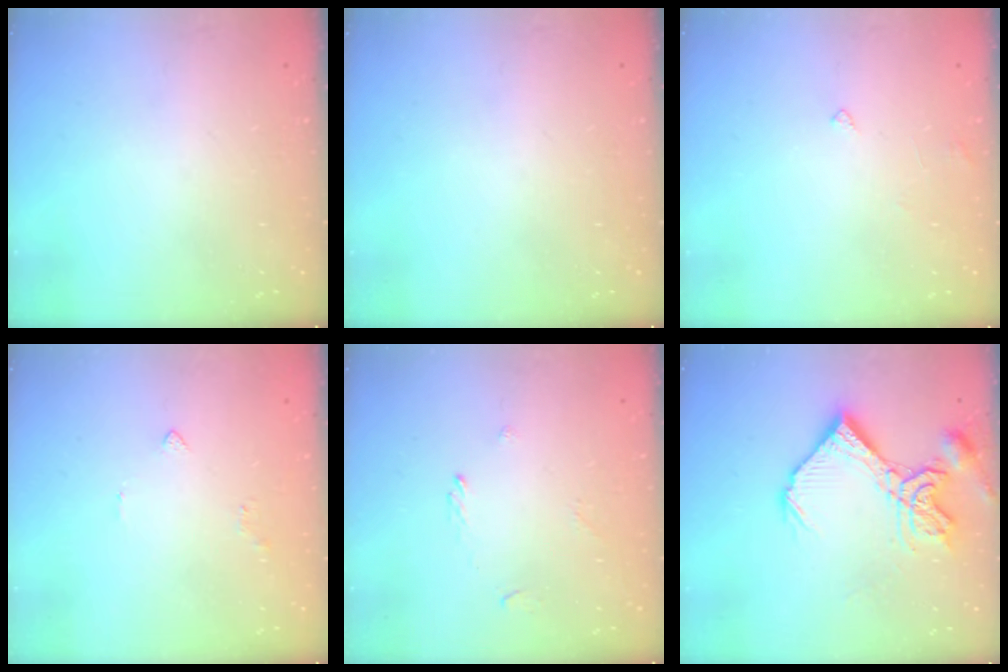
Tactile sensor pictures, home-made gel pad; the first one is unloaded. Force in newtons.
{"total": 0.0}
{"total": 3.0, "press": 3.0, "slide": 0.2}
{"total": 2.2, "press": 2.1, "slide": 0.5}
{"total": 1.6, "press": 1.5, "slide": 0.5}
{"total": 20.3, "press": 20.2, "slide": 2.2}